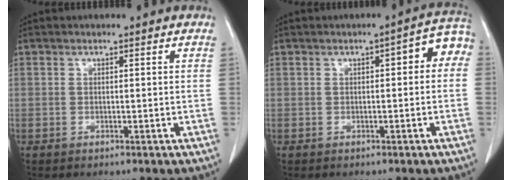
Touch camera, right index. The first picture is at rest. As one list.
[{"total": 5.1, "force": [0.8, 1.8, 4.8], "torque": [-0.052, 0.029, 0.003]}]